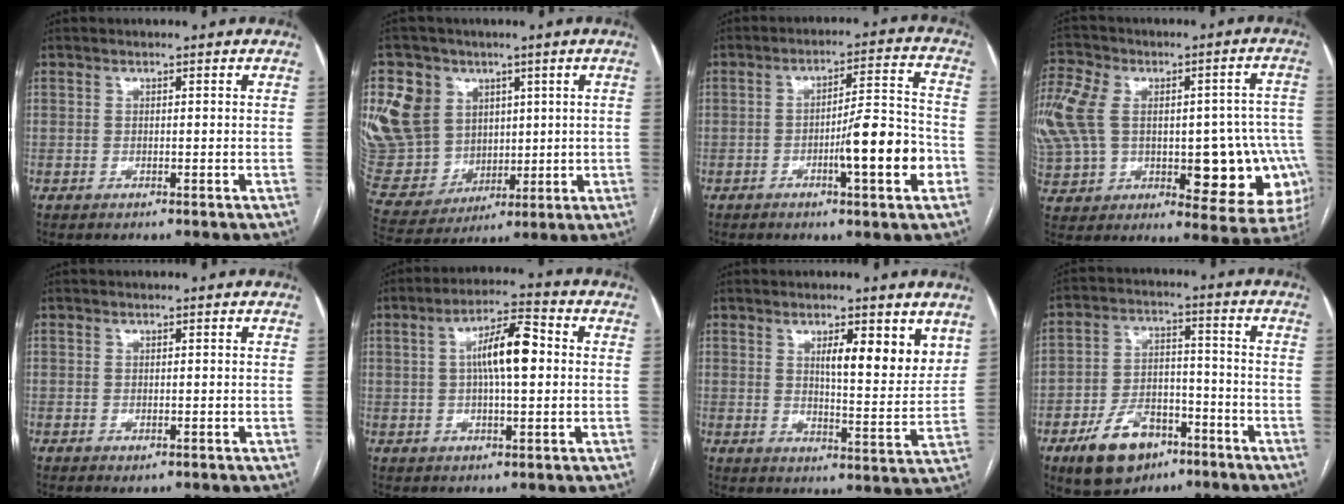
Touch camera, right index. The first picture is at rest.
{"total": 17.1, "force": [5.9, 14.5, 6.9], "torque": [-0.183, 0.046, 0.137]}
{"total": 10.8, "force": [-3.6, 1.0, 10.1], "torque": [-0.152, 0.008, -0.050]}
{"total": 31.3, "force": [-1.4, 17.5, 25.9], "torque": [-0.453, 0.075, 0.017]}
{"total": 1.1, "force": [-0.5, 0.4, 0.9], "torque": [-0.011, -0.003, -0.003]}
{"total": 9.6, "force": [1.2, 2.3, 9.2], "torque": [-0.167, 0.024, 0.015]}
{"total": 8.7, "force": [4.5, 2.0, 7.2], "torque": [-0.101, -0.009, 0.066]}
{"total": 11.3, "force": [-6.6, 6.5, 6.4], "torque": [-0.120, 0.011, -0.106]}